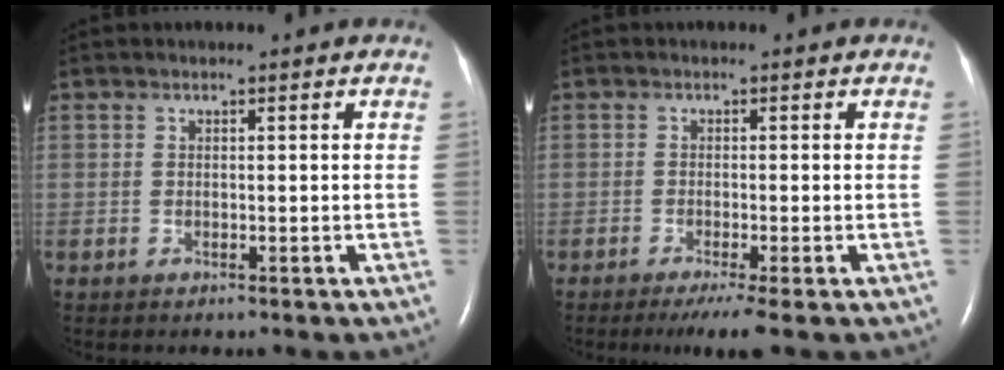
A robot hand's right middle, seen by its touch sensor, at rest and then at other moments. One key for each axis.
{"total": 3.8, "fx": -2.5, "fy": -0.3, "fz": 2.9, "tx": -0.044, "ty": -0.012, "tz": -0.045}